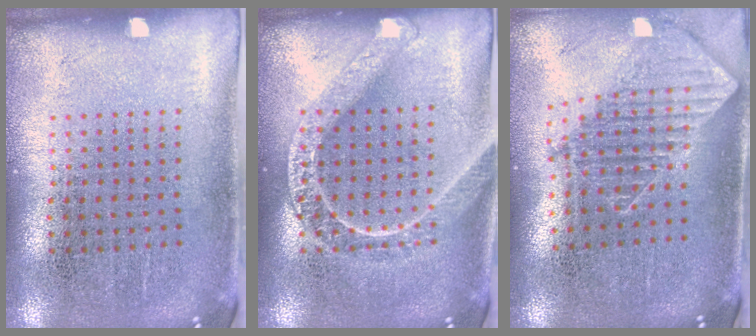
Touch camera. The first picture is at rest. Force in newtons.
{"total": 2.8, "press": 2.8, "slide": 0.4}
{"total": 1.8, "press": 1.5, "slide": 1.1}